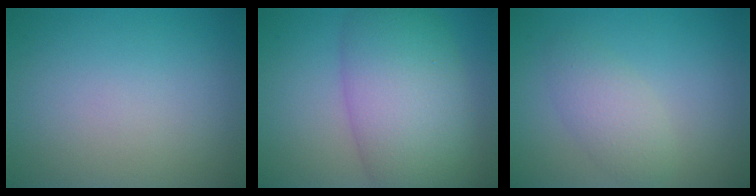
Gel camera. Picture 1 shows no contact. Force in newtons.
{"total": 10.0, "press": 9.9, "slide": 0.4}
{"total": 2.7, "press": 2.7, "slide": 0.1}